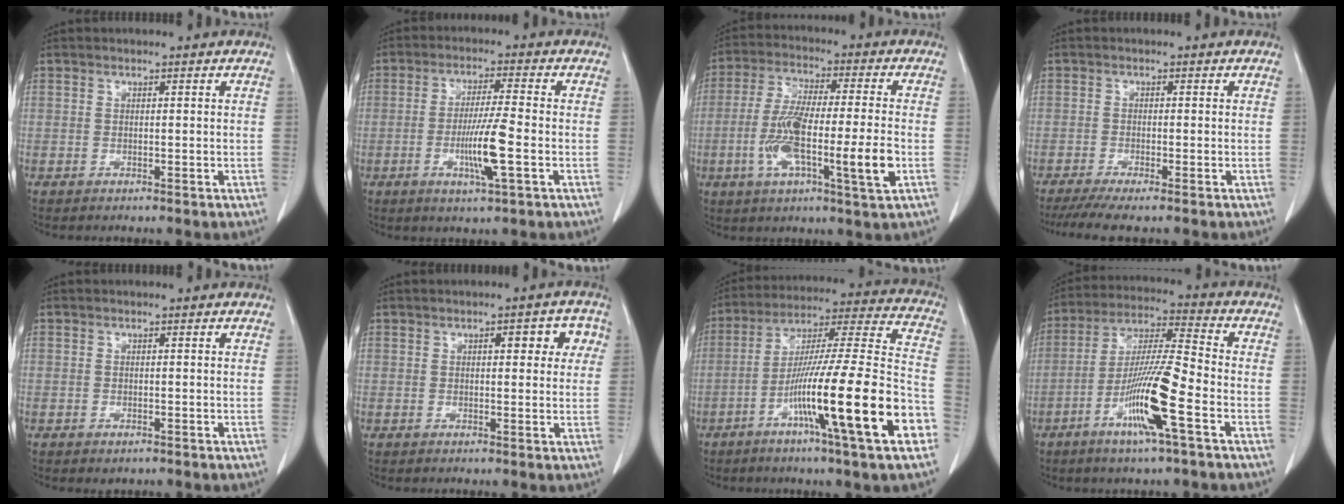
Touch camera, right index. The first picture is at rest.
{"total": 7.8, "force": [-2.1, -0.2, 7.5], "torque": [-0.139, -0.012, -0.040]}
{"total": 14.2, "force": [-3.4, 1.2, 13.7], "torque": [-0.254, -0.007, -0.064]}
{"total": 5.3, "force": [-4.1, 0.0, 3.4], "torque": [-0.052, -0.012, -0.068]}
{"total": 0.9, "force": [-0.6, 0.5, 0.5], "torque": [-0.009, -0.001, -0.004]}
{"total": 4.8, "force": [1.5, 1.9, 4.2], "torque": [-0.044, 0.016, 0.014]}
{"total": 23.7, "force": [-9.4, 0.1, 21.8], "torque": [-0.317, -0.020, -0.162]}
{"total": 13.1, "force": [-5.3, 0.1, 12.0], "torque": [-0.233, -0.009, -0.104]}